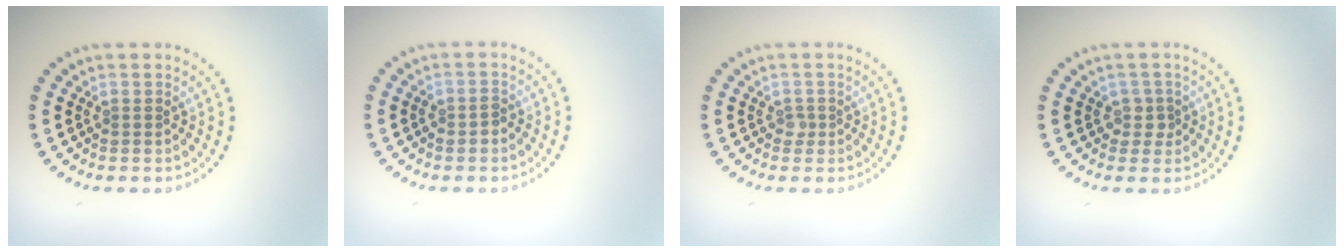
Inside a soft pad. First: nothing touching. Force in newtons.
{"total": 1.1, "press": 1.0, "slide": 0.2}
{"total": 0.8, "press": 0.5, "slide": 0.6}
{"total": 1.4, "press": 1.1, "slide": 0.8}